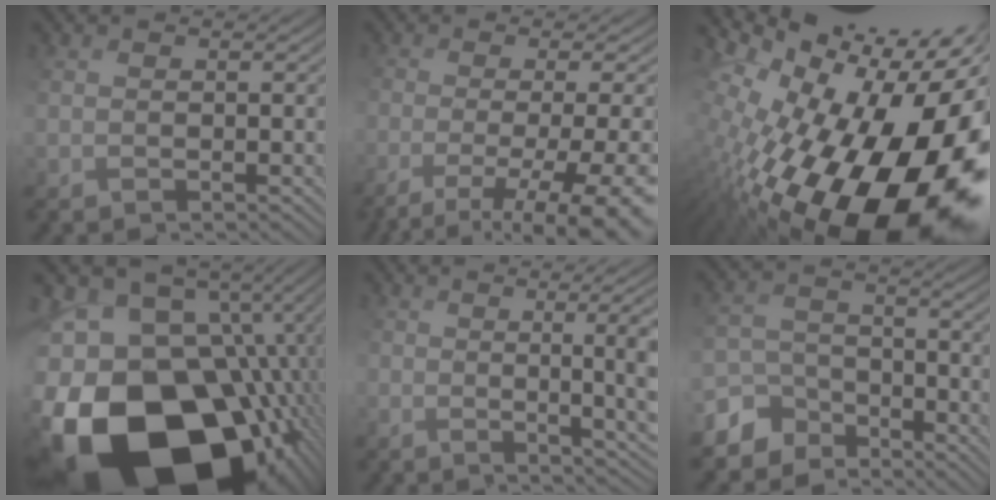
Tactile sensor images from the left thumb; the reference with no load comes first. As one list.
[{"total": 11.1, "force": [-5.6, 3.5, 9.0], "torque": [-0.157, -0.017, -0.062]}, {"total": 19.8, "force": [-3.1, 10.6, 16.5], "torque": [-0.279, -0.061, -0.025]}, {"total": 22.7, "force": [-6.5, 16.7, 14.0], "torque": [-0.296, -0.054, -0.072]}, {"total": 8.6, "force": [0.2, 2.5, 8.2], "torque": [-0.106, 0.009, 0.021]}, {"total": 5.8, "force": [-5.2, 2.6, -0.1], "torque": [-0.021, 0.000, -0.104]}]